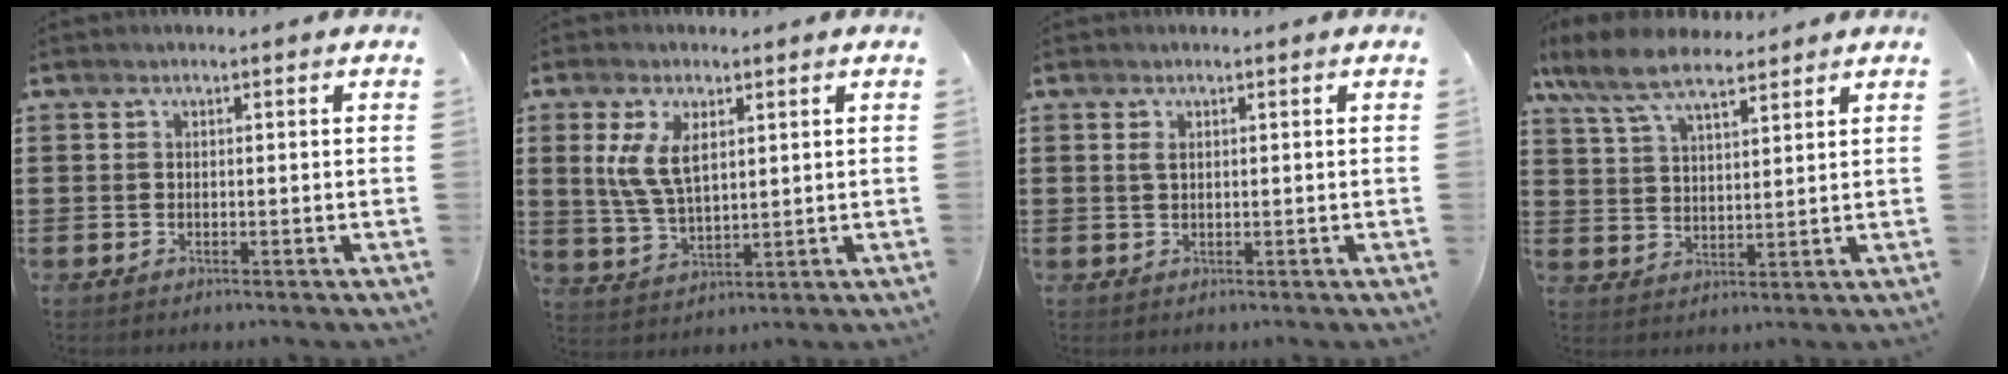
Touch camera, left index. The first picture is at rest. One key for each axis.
{"total": 7.0, "fx": 2.4, "fy": 3.3, "fz": 5.7, "tx": -0.135, "ty": 0.001, "tz": 0.039}
{"total": 1.2, "fx": 0.4, "fy": 0.5, "fz": 1.0, "tx": -0.022, "ty": 0.003, "tz": 0.007}
{"total": 8.7, "fx": 7.0, "fy": 2.6, "fz": 4.6, "tx": -0.110, "ty": -0.012, "tz": 0.130}